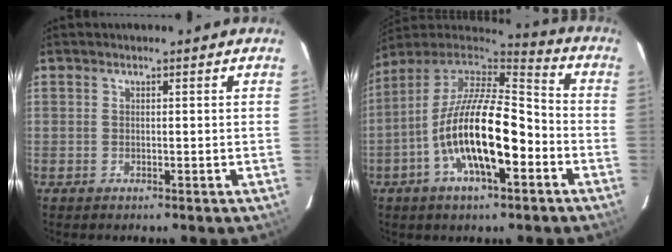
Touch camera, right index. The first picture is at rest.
{"total": 19.4, "force": [-6.5, 7.1, 16.9], "torque": [-0.318, -0.009, -0.125]}